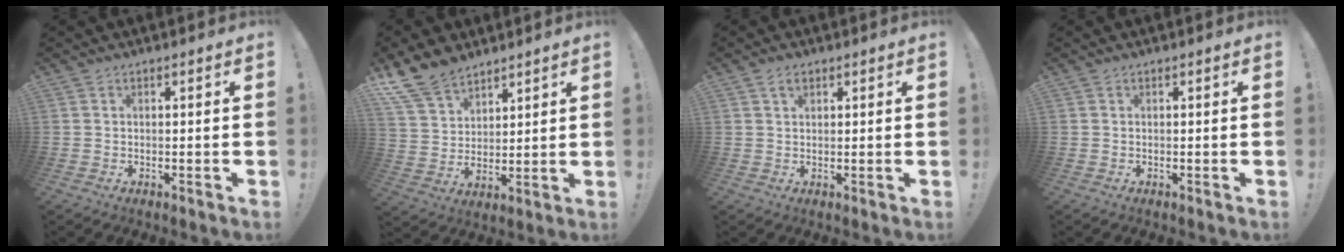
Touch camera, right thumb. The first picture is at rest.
{"total": 13.3, "force": [10.0, 7.5, 4.5], "torque": [-0.086, -0.064, 0.194]}
{"total": 2.6, "force": [1.4, 1.5, 1.5], "torque": [-0.023, -0.001, 0.025]}
{"total": 0.0}